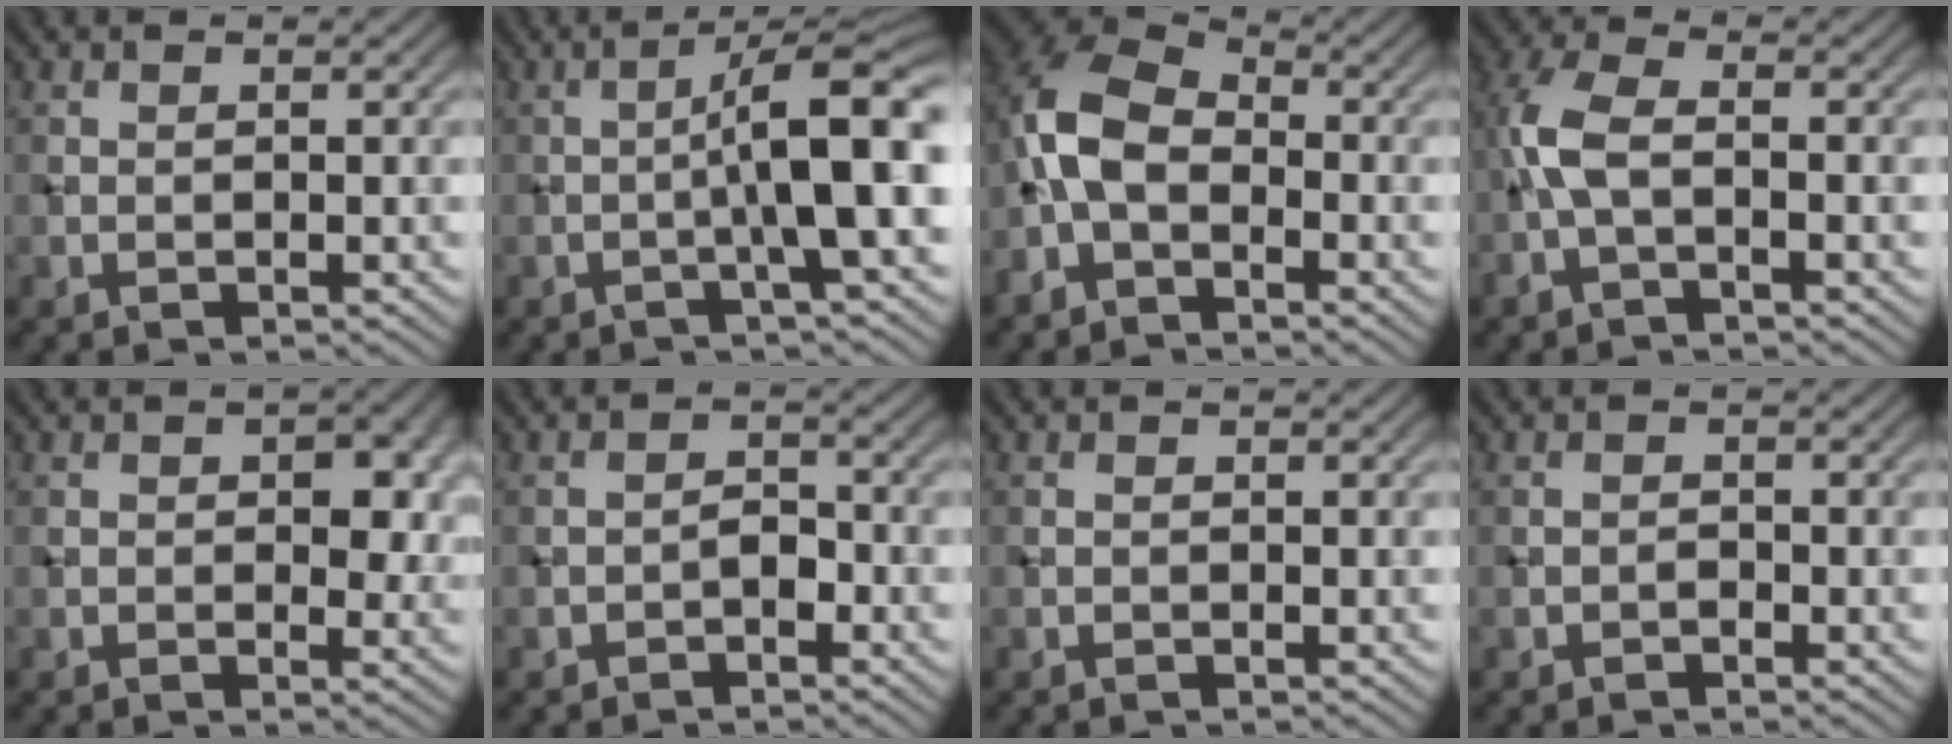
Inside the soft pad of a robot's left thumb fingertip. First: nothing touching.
{"total": 9.3, "force": [-1.3, 1.2, 9.1], "torque": [-0.131, 0.028, -0.032]}
{"total": 7.8, "force": [-2.5, 4.6, 5.7], "torque": [-0.135, 0.005, -0.066]}
{"total": 4.7, "force": [-1.2, 1.8, 4.2], "torque": [-0.109, 0.009, -0.035]}
{"total": 4.9, "force": [0.5, 2.9, 3.9], "torque": [-0.048, -0.007, 0.008]}
{"total": 2.0, "force": [-1.1, 1.0, 1.2], "torque": [-0.017, 0.007, -0.025]}
{"total": 0.0}
{"total": 0.8, "force": [-0.6, 0.4, 0.4], "torque": [-0.002, 0.001, -0.014]}